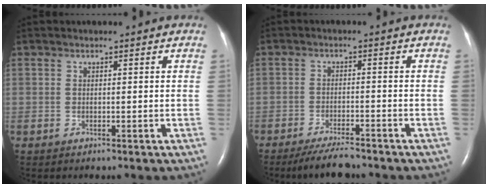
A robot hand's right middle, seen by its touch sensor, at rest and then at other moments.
{"total": 5.3, "force": [-4.7, 0.8, 2.4], "torque": [-0.047, -0.014, -0.082]}